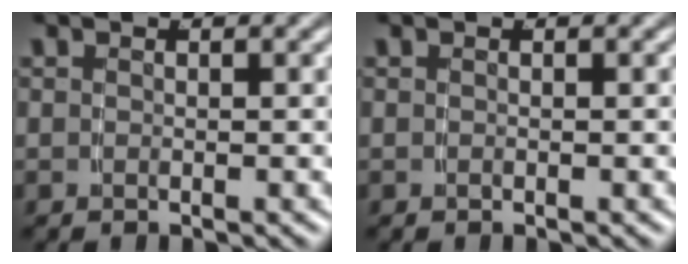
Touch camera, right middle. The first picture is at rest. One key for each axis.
{"total": 0.0}